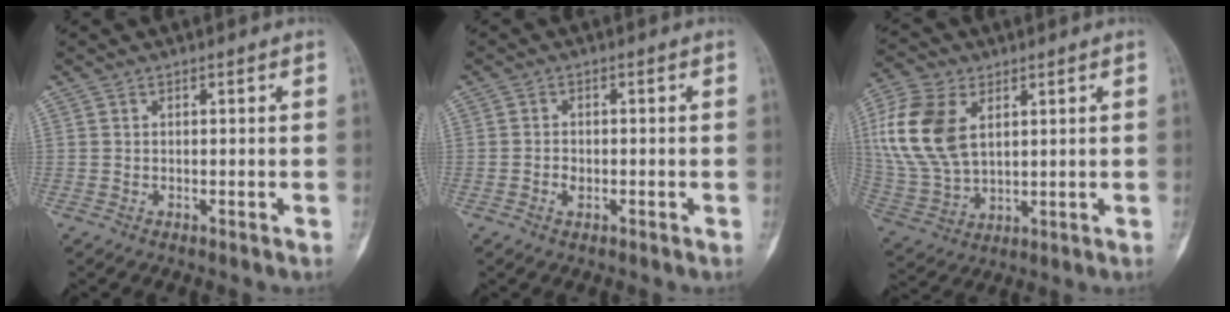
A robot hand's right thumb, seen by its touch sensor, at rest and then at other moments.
{"total": 1.8, "force": [-0.7, 1.2, 1.1], "torque": [-0.017, 0.006, -0.015]}
{"total": 15.3, "force": [4.4, 9.4, 11.3], "torque": [-0.238, -0.005, 0.091]}